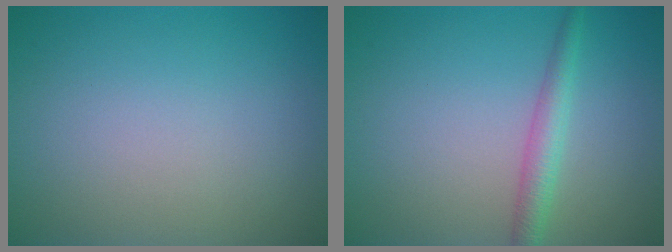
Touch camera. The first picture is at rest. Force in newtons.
{"total": 2.4, "press": 2.4, "slide": 0.1}